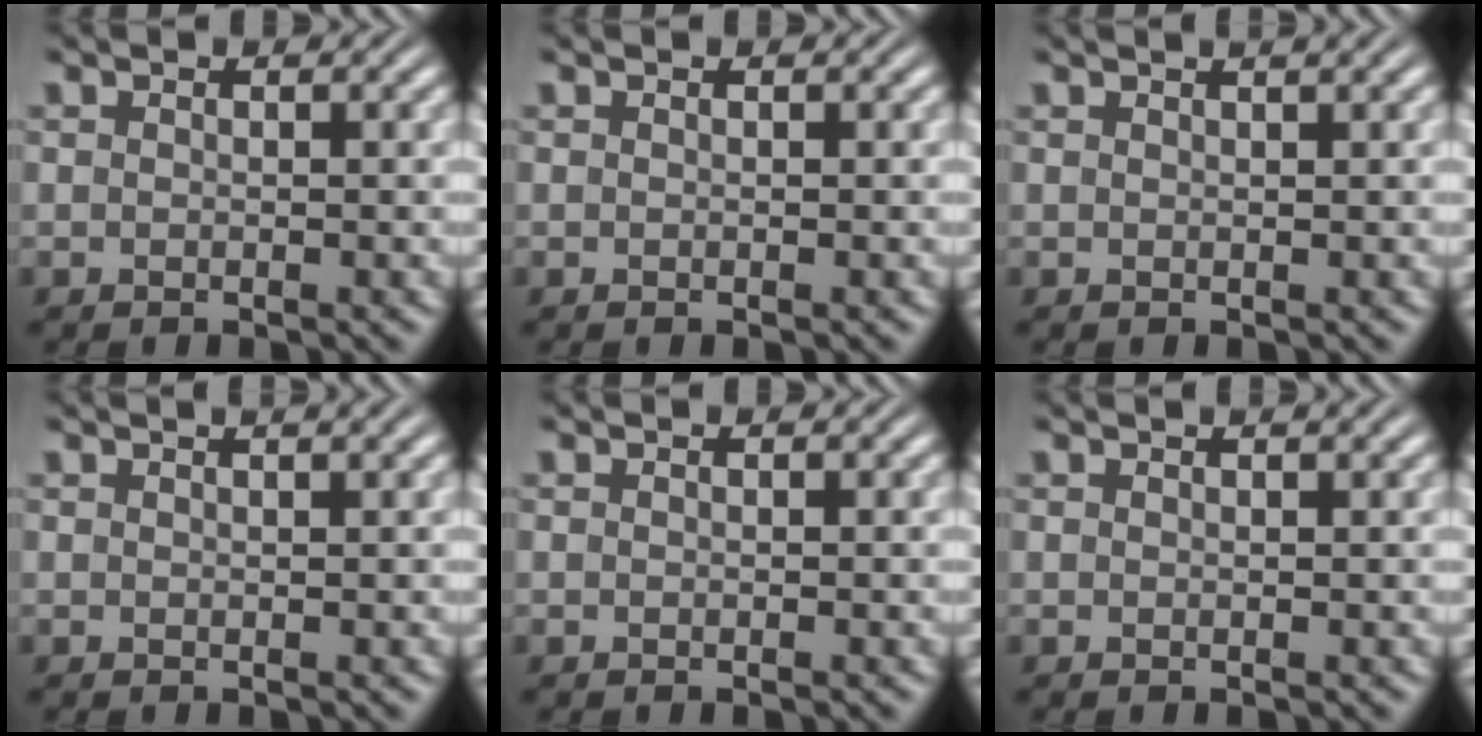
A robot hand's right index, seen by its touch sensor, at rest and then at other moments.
{"total": 0.0}
{"total": 1.2, "force": [1.0, -0.3, 0.6], "torque": [0.000, 0.004, 0.015]}
{"total": 1.1, "force": [0.9, -0.3, 0.6], "torque": [0.000, 0.003, 0.014]}
{"total": 0.0}
{"total": 0.7, "force": [0.6, -0.3, 0.2], "torque": [0.003, 0.002, 0.009]}